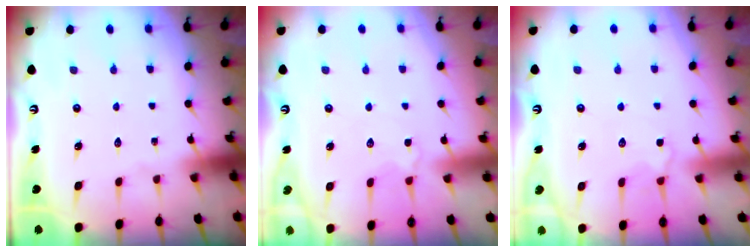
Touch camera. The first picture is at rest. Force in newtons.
{"total": 2.9, "press": 2.9, "slide": 0.6}
{"total": 4.8, "press": 4.6, "slide": 1.1}